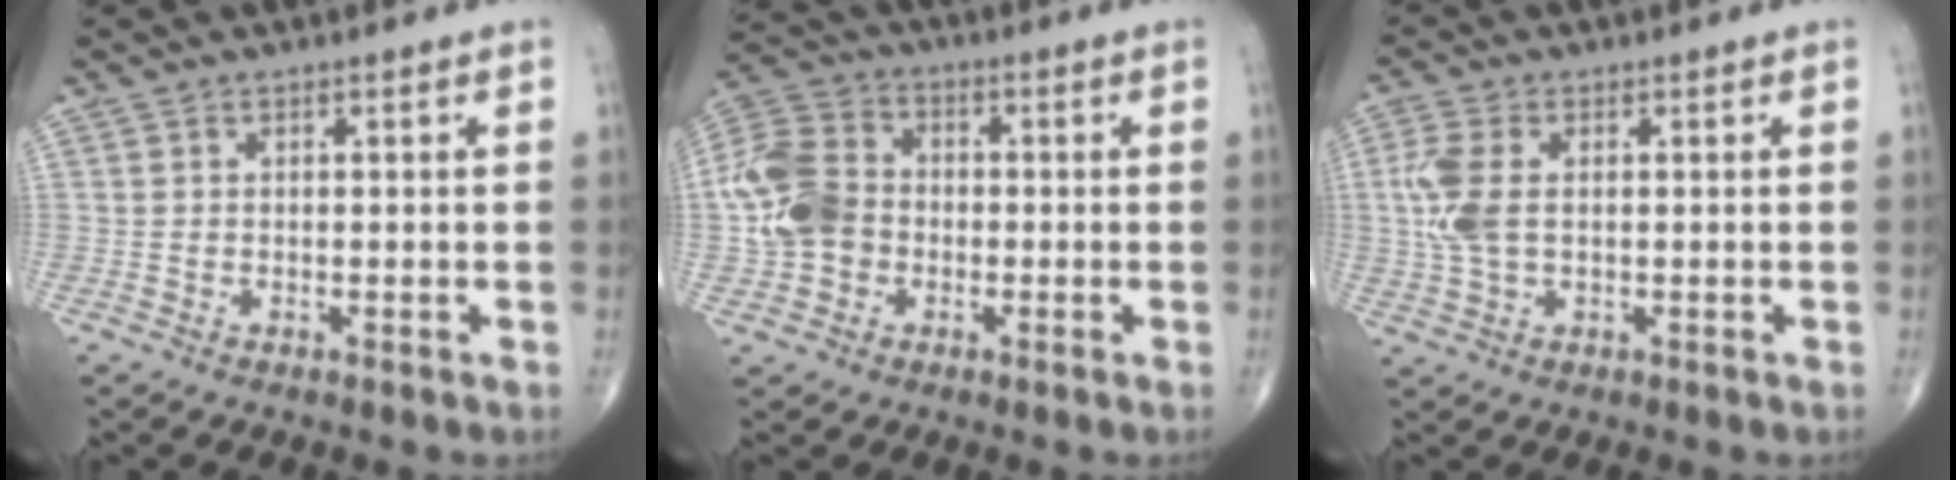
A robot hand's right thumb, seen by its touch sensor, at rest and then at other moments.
{"total": 11.3, "force": [-1.5, 9.0, 6.6], "torque": [-0.130, 0.031, -0.040]}
{"total": 6.9, "force": [0.5, 4.0, 5.6], "torque": [-0.146, 0.006, 0.009]}